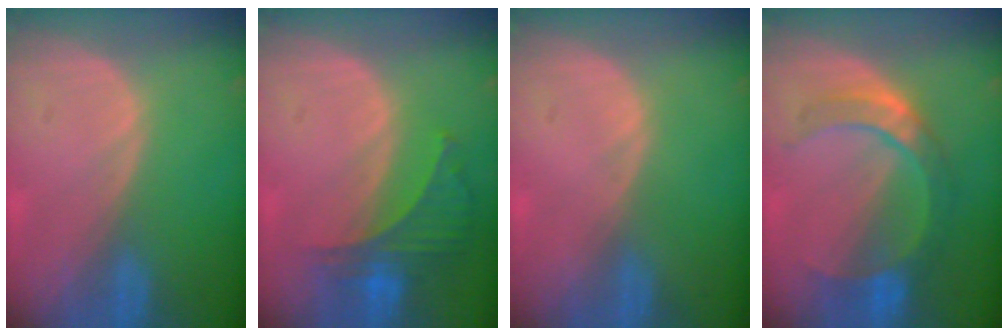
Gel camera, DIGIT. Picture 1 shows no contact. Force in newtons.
{"total": 6.3, "press": 5.9, "slide": 2.3}
{"total": 0.0}
{"total": 7.3, "press": 7.2, "slide": 1.5}